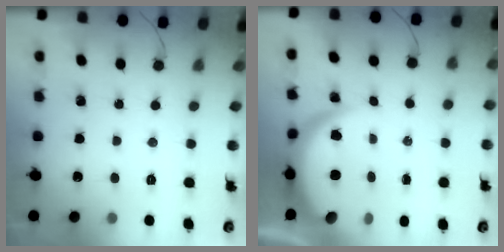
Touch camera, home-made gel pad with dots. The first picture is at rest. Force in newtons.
{"total": 8.0, "press": 7.9, "slide": 1.1}